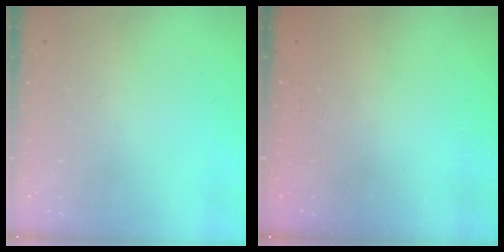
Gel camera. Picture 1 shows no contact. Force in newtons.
{"total": 2.3, "press": 2.2, "slide": 0.7}